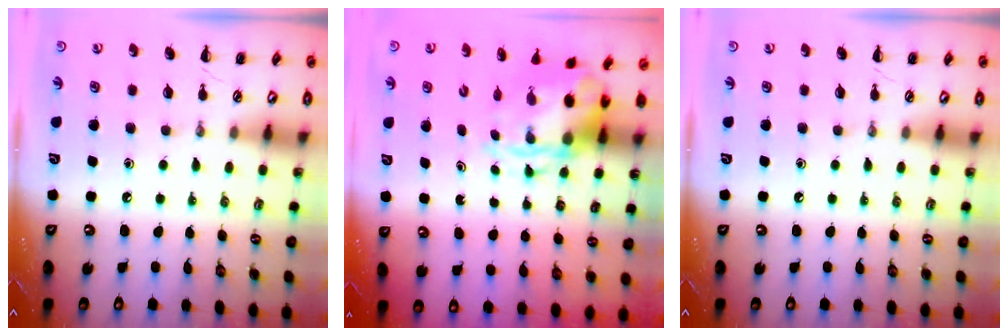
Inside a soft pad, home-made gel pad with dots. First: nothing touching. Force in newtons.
{"total": 4.7, "press": 4.6, "slide": 0.9}
{"total": 0.0}